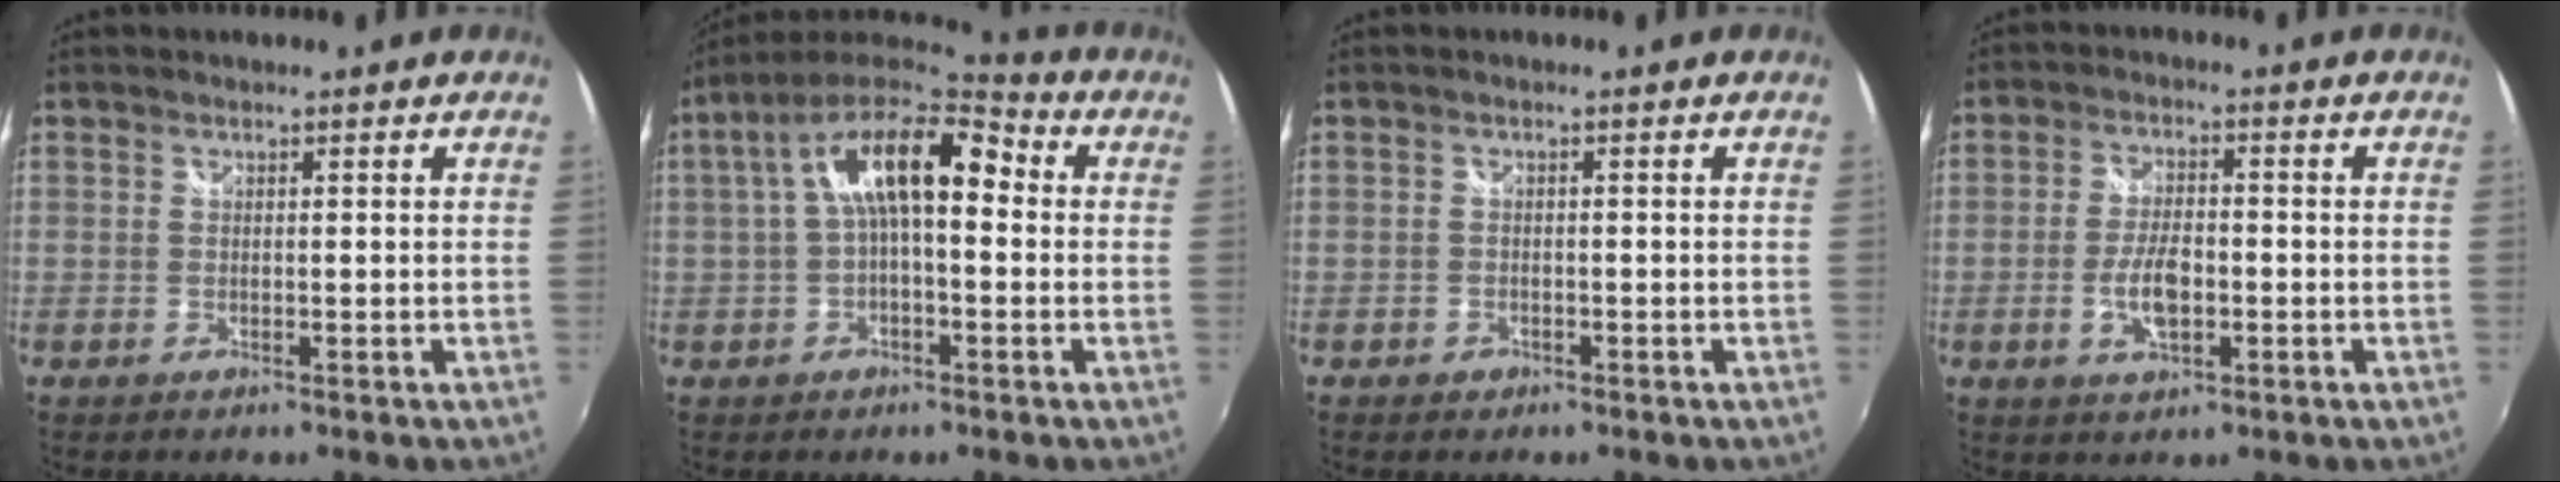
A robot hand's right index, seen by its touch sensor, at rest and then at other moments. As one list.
[{"total": 14.5, "force": [2.1, 6.0, 13.0], "torque": [-0.236, 0.035, 0.022]}, {"total": 1.6, "force": [-1.0, 1.2, 0.3], "torque": [-0.009, 0.000, -0.015]}, {"total": 6.5, "force": [-1.9, 2.9, 5.5], "torque": [-0.113, -0.002, -0.032]}]